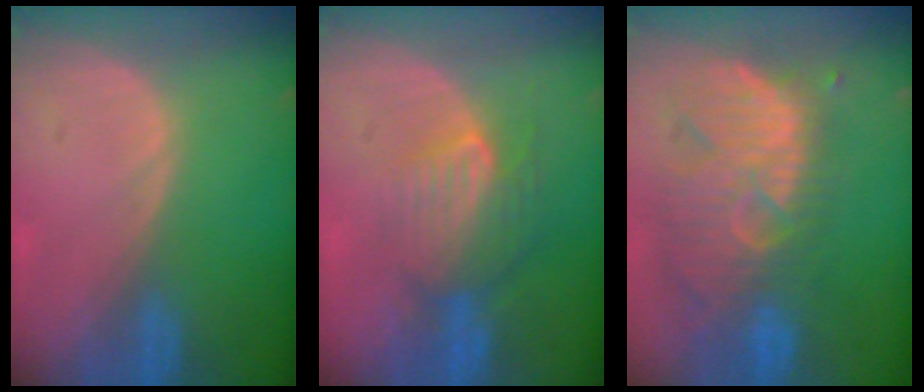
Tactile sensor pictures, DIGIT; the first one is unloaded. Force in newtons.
{"total": 7.6, "press": 7.2, "slide": 2.2}
{"total": 12.1, "press": 11.0, "slide": 5.1}